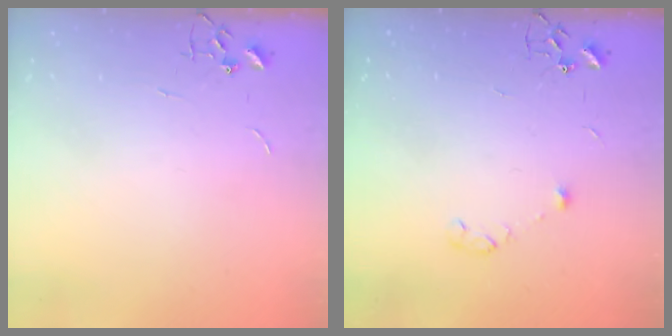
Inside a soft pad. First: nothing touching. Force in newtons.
{"total": 3.4, "press": 3.4, "slide": 0.6}